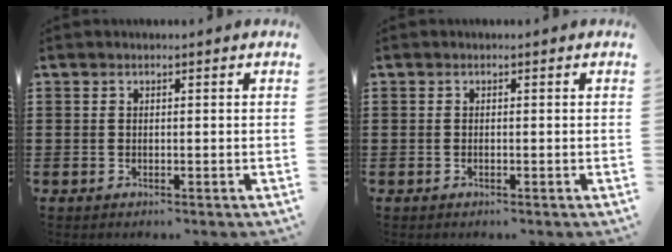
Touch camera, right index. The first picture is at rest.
{"total": 0.0}